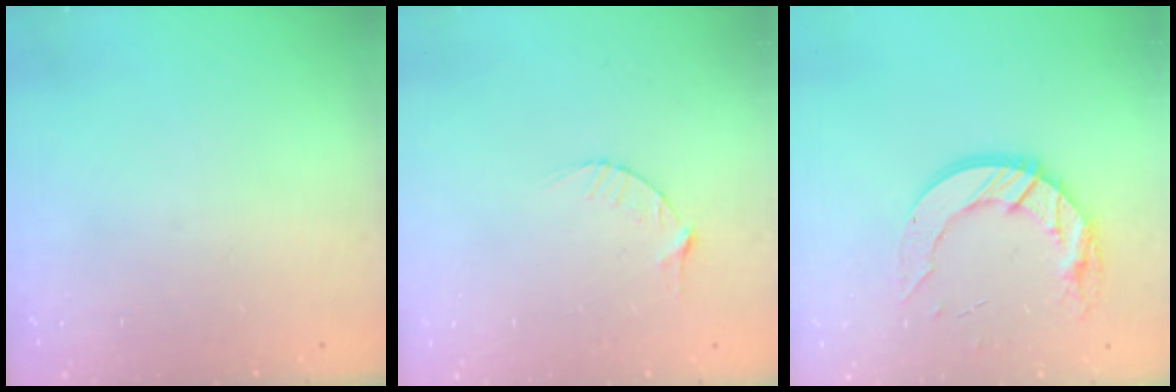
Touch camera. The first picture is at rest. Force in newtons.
{"total": 3.4, "press": 3.4, "slide": 0.4}
{"total": 12.9, "press": 12.9, "slide": 0.8}